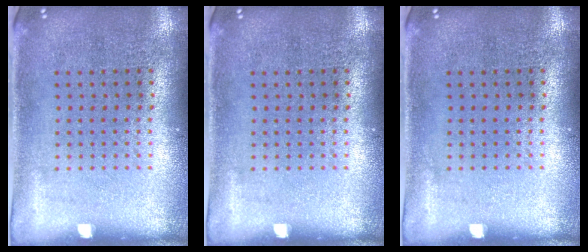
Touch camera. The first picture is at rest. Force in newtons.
{"total": 0.0}
{"total": 0.0}